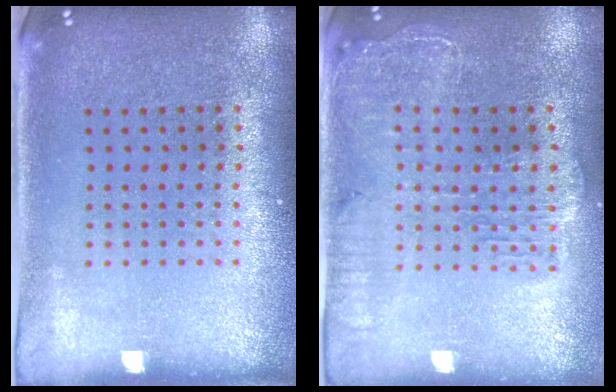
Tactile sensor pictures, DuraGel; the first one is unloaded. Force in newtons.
{"total": 2.0, "press": 1.8, "slide": 0.8}